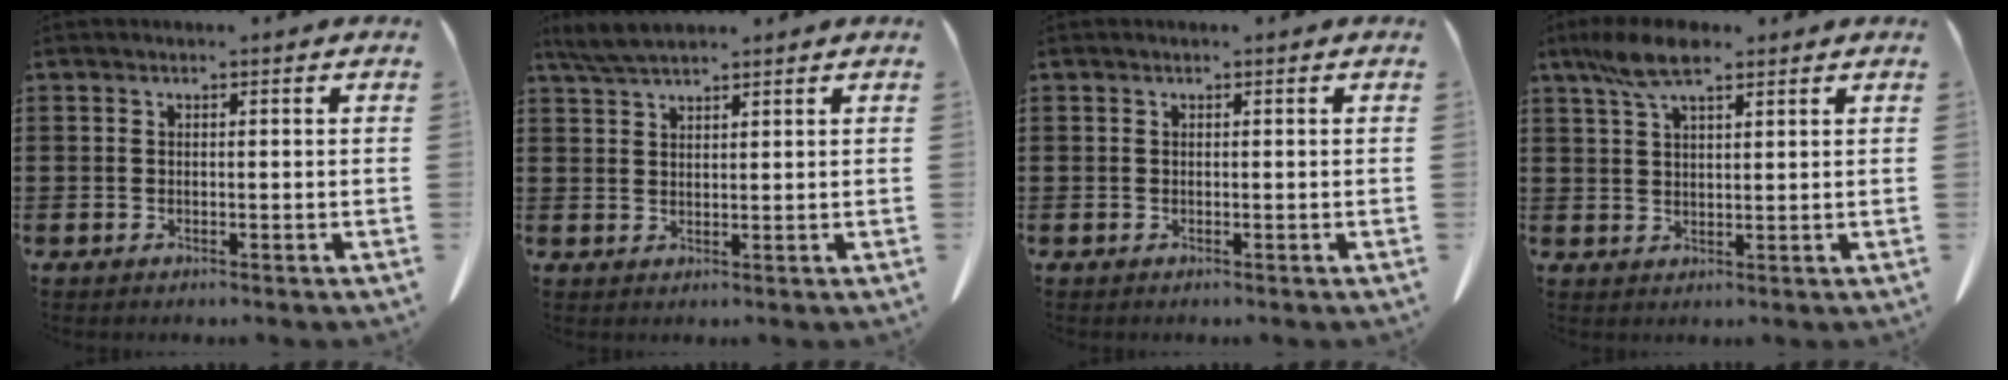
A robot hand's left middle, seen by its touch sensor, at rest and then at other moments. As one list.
[{"total": 3.7, "force": [3.1, 0.7, 1.9], "torque": [-0.045, -0.002, 0.060]}, {"total": 0.0}, {"total": 6.7, "force": [4.4, 1.9, 4.8], "torque": [-0.104, 0.001, 0.080]}]